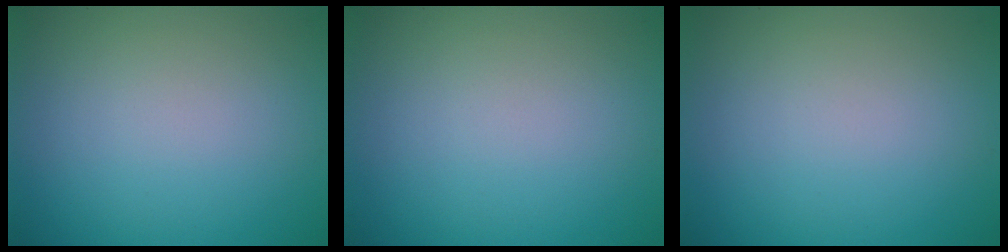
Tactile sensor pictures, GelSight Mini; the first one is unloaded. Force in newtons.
{"total": 0.0}
{"total": 0.0}